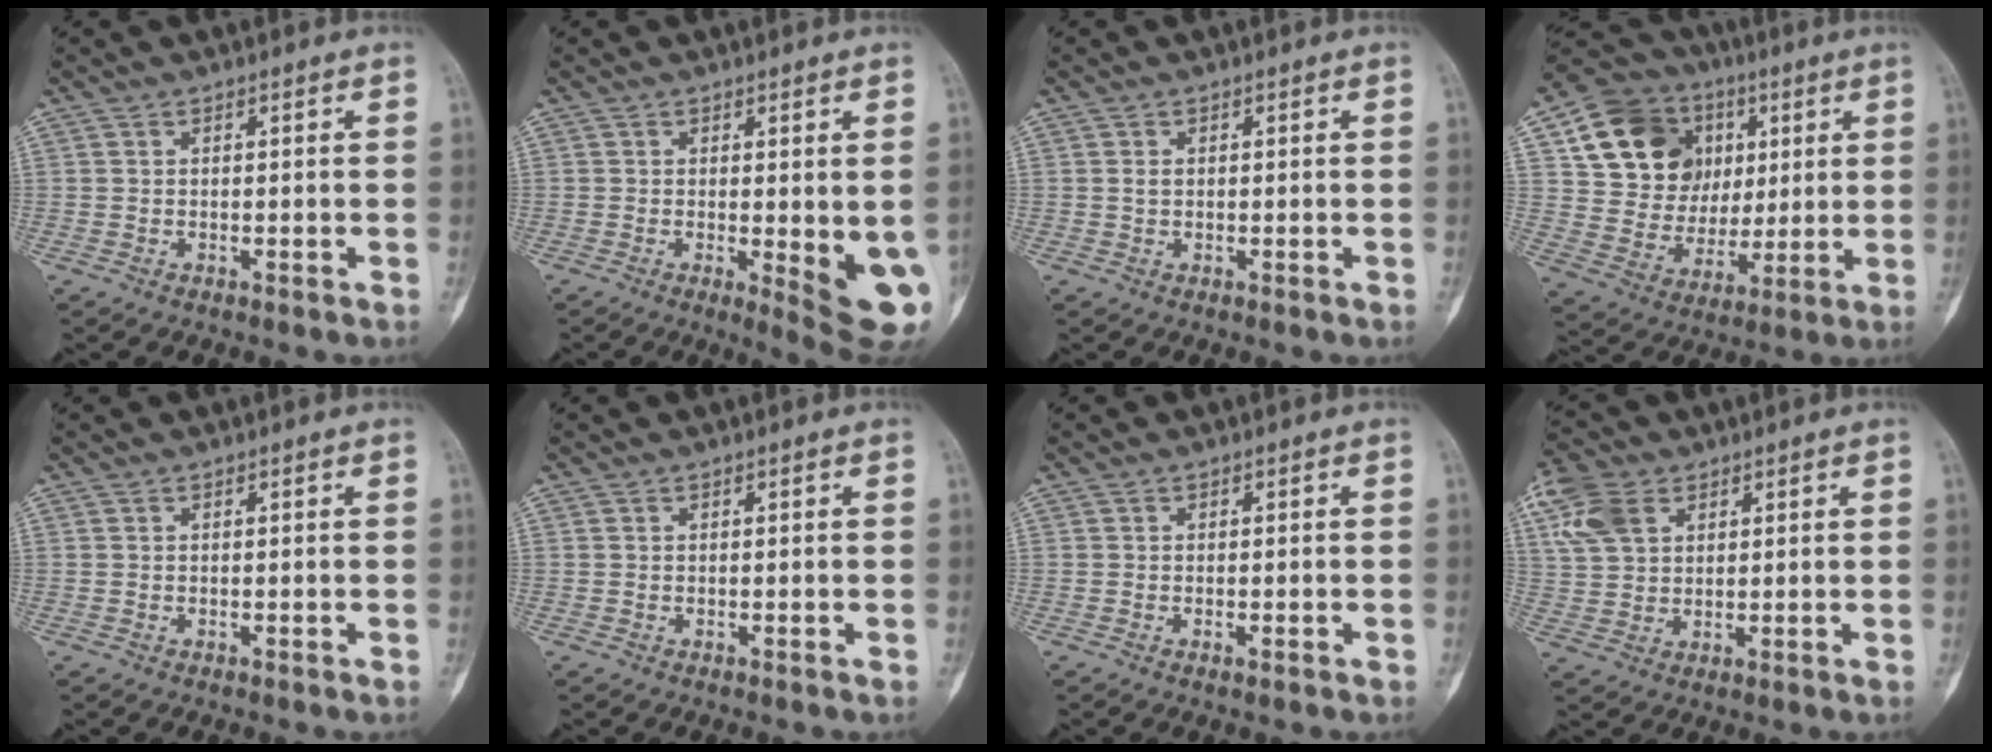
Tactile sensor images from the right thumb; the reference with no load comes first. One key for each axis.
{"total": 9.6, "fx": -1.6, "fy": 2.7, "fz": 9.1, "tx": -0.105, "ty": -0.020, "tz": -0.015}
{"total": 0.9, "fx": 0.1, "fy": 0.7, "fz": 0.6, "tx": -0.012, "ty": 0.003, "tz": 0.003}
{"total": 19.2, "fx": 6.2, "fy": 15.7, "fz": 9.2, "tx": -0.120, "ty": 0.006, "tz": 0.119}
{"total": 0.0}
{"total": 0.0}
{"total": 1.0, "fx": -0.4, "fy": 0.4, "fz": 0.8, "tx": -0.014, "ty": 0.002, "tz": -0.005}
{"total": 9.1, "fx": 4.0, "fy": 6.3, "fz": 5.3, "tx": -0.108, "ty": 0.002, "tz": 0.077}